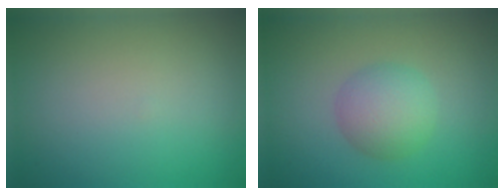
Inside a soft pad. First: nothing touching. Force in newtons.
{"total": 3.7, "press": 3.7, "slide": 0.0}